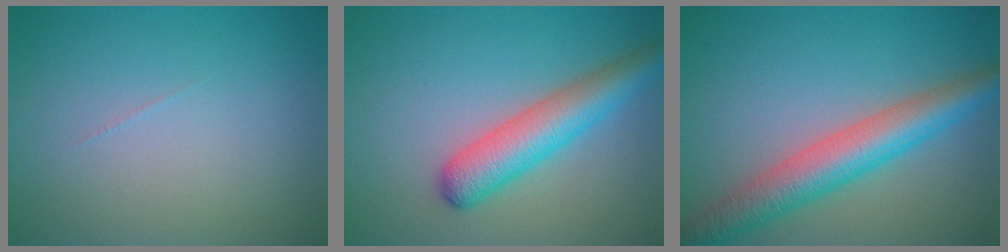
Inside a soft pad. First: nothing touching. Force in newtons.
{"total": 5.4, "press": 5.4, "slide": 0.2}
{"total": 6.5, "press": 6.5, "slide": 0.1}